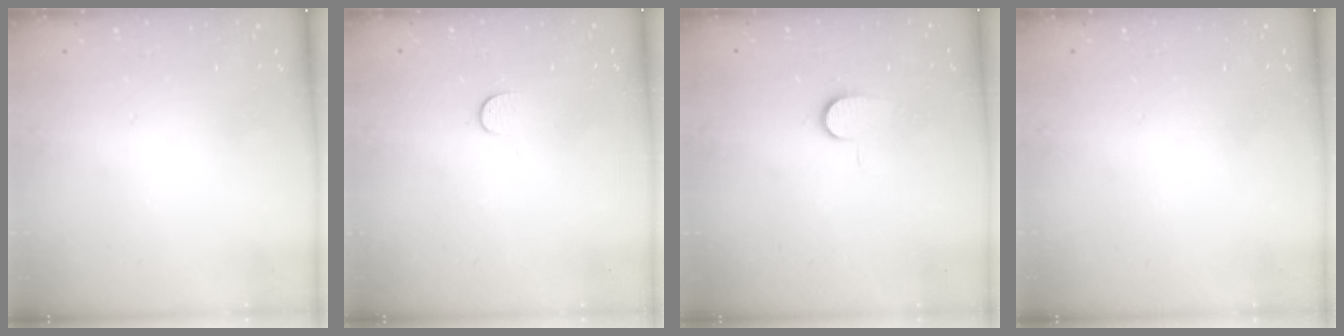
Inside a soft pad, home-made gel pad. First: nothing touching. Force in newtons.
{"total": 5.0, "press": 5.0, "slide": 0.5}
{"total": 6.4, "press": 6.3, "slide": 0.7}
{"total": 0.0}